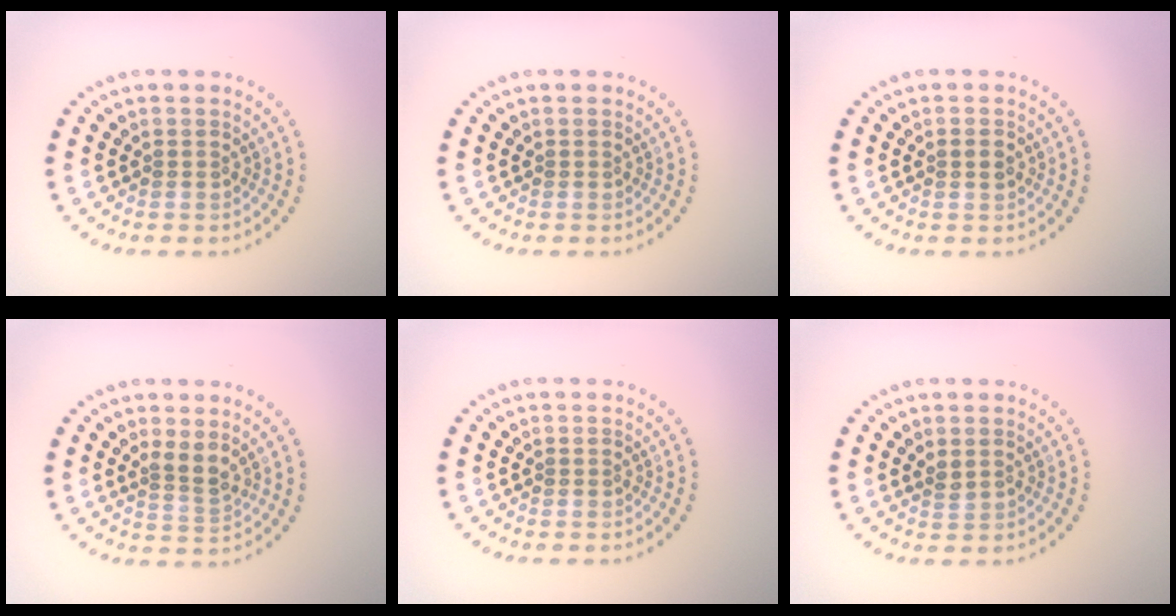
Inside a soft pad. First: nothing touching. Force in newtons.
{"total": 0.0}
{"total": 1.4, "press": 1.4, "slide": 0.1}
{"total": 2.1, "press": 1.6, "slide": 1.3}
{"total": 0.0}
{"total": 0.9, "press": 0.8, "slide": 0.5}